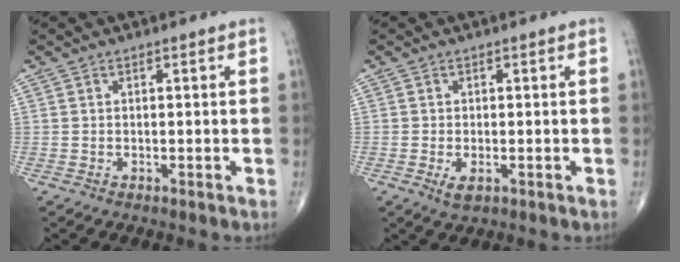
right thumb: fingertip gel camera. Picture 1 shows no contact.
{"total": 2.4, "force": [-0.7, 1.1, 2.0], "torque": [-0.038, -0.004, -0.011]}